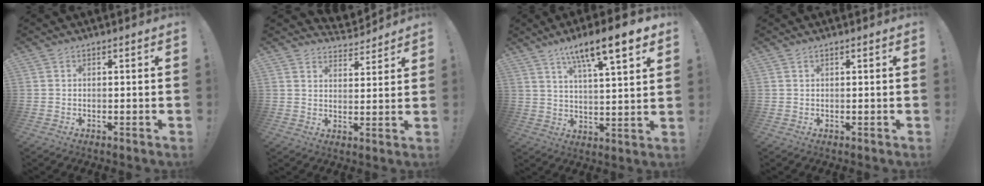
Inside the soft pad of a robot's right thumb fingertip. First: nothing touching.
{"total": 4.7, "force": [4.0, 2.3, 0.9], "torque": [-0.002, -0.038, 0.071]}
{"total": 13.0, "force": [8.4, 1.6, 9.8], "torque": [-0.163, -0.042, 0.131]}
{"total": 0.5, "force": [0.3, 0.1, 0.4], "torque": [-0.009, 0.001, 0.007]}